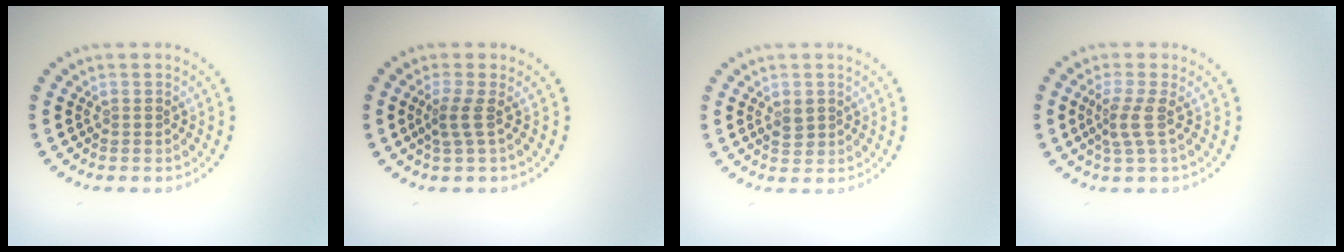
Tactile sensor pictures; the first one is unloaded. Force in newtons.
{"total": 1.9, "press": 1.2, "slide": 1.4}
{"total": 1.5, "press": 1.5, "slide": 0.3}
{"total": 2.3, "press": 1.6, "slide": 1.6}